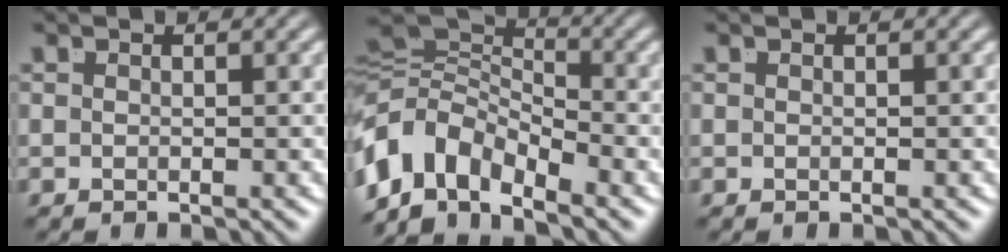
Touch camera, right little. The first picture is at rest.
{"total": 11.2, "force": [-2.9, 8.9, 6.2], "torque": [-0.146, -0.043, -0.045]}
{"total": 0.0}